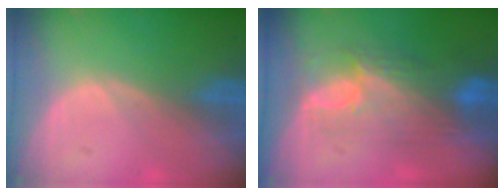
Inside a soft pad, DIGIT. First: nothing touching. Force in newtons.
{"total": 8.3, "press": 7.9, "slide": 2.3}